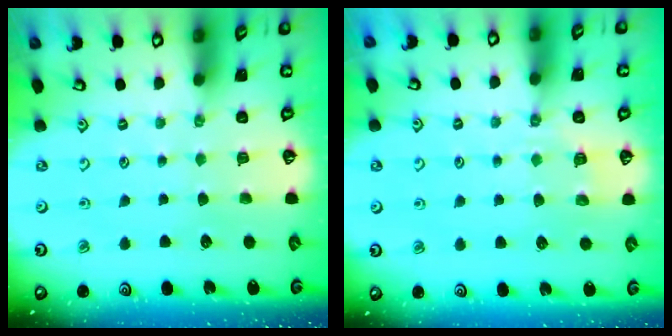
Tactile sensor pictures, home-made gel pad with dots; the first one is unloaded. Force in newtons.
{"total": 3.9, "press": 3.7, "slide": 1.2}